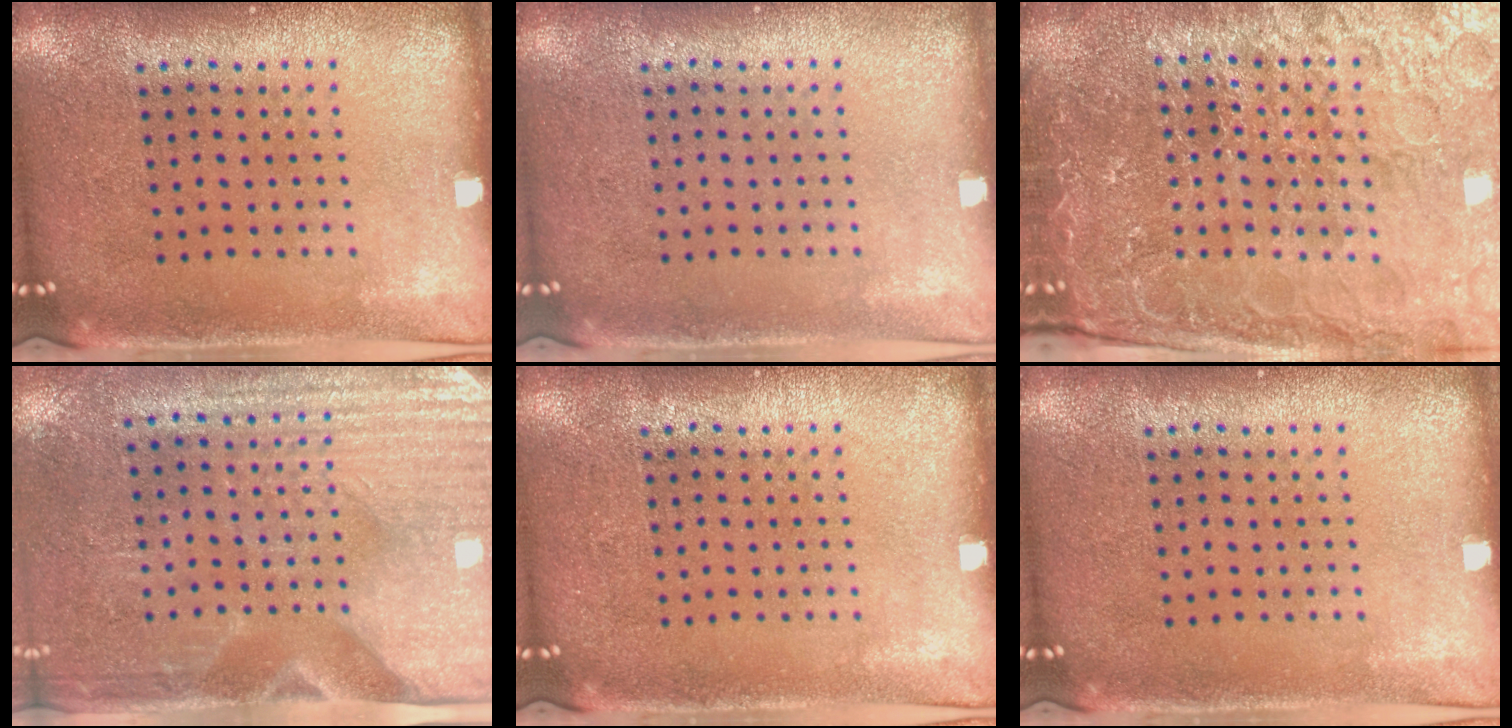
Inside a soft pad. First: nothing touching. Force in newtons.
{"total": 0.0}
{"total": 4.9, "press": 4.5, "slide": 1.8}
{"total": 3.0, "press": 2.7, "slide": 1.4}
{"total": 0.0}
{"total": 0.0}